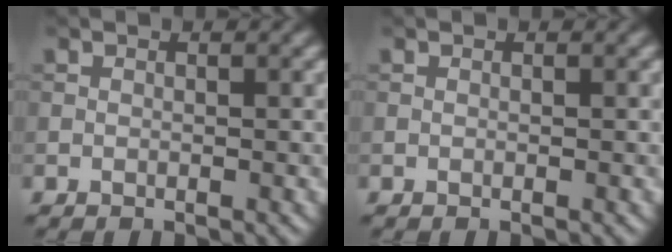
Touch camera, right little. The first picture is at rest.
{"total": 0.0}